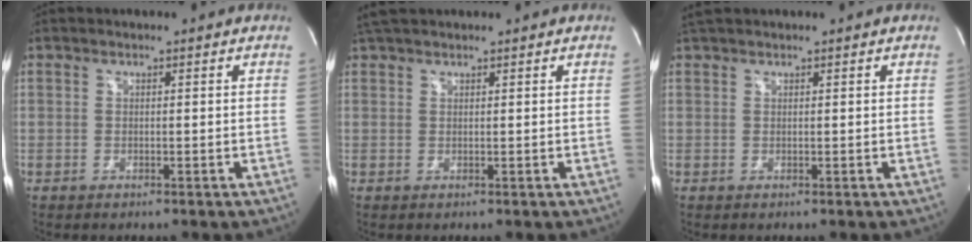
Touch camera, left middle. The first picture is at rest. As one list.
[{"total": 3.4, "force": [3.1, 0.7, 1.4], "torque": [-0.031, 0.029, 0.059]}, {"total": 2.1, "force": [1.9, 0.1, 0.8], "torque": [-0.020, 0.025, 0.039]}]